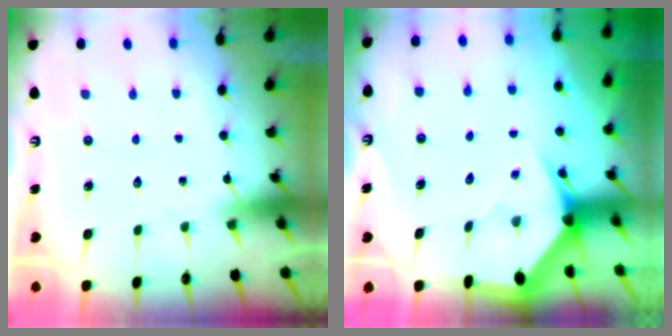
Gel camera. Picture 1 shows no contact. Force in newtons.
{"total": 3.1, "press": 3.1, "slide": 0.0}